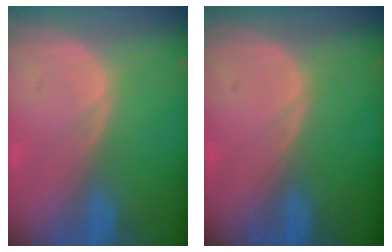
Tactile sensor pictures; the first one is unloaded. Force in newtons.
{"total": 0.0}